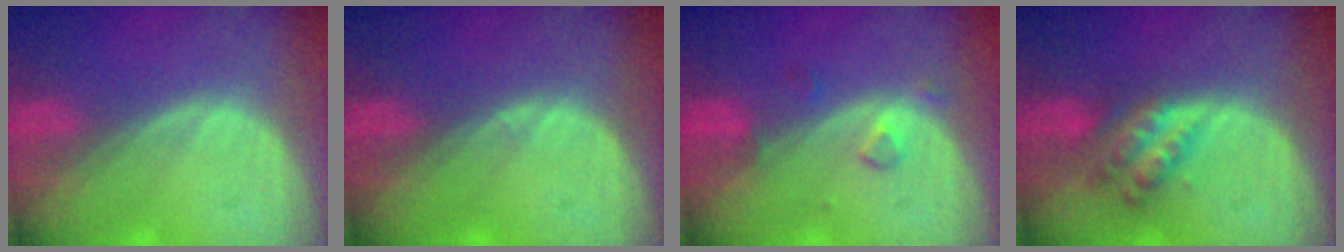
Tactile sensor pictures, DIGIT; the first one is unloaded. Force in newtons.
{"total": 0.5, "press": 0.4, "slide": 0.4}
{"total": 2.1, "press": 2.1, "slide": 0.1}
{"total": 6.1, "press": 5.4, "slide": 3.0}